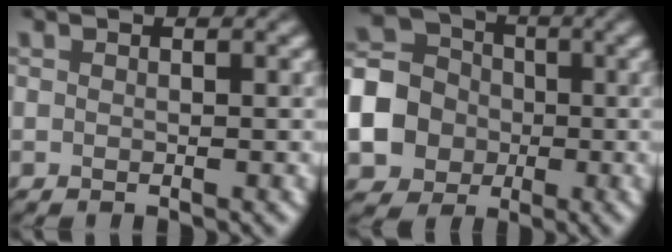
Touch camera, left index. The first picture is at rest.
{"total": 12.7, "force": [-2.8, 11.7, 4.1], "torque": [-0.137, -0.022, -0.070]}